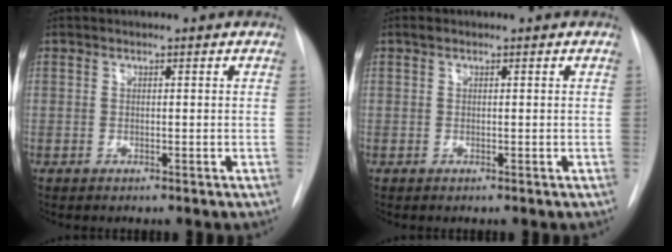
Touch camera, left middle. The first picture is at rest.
{"total": 0.5, "force": [0.4, 0.3, 0.3], "torque": [-0.008, 0.010, 0.008]}